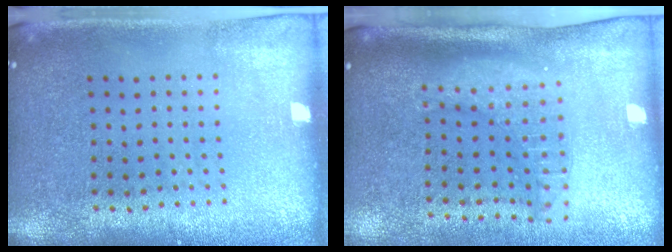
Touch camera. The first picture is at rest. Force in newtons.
{"total": 2.0, "press": 1.6, "slide": 1.3}